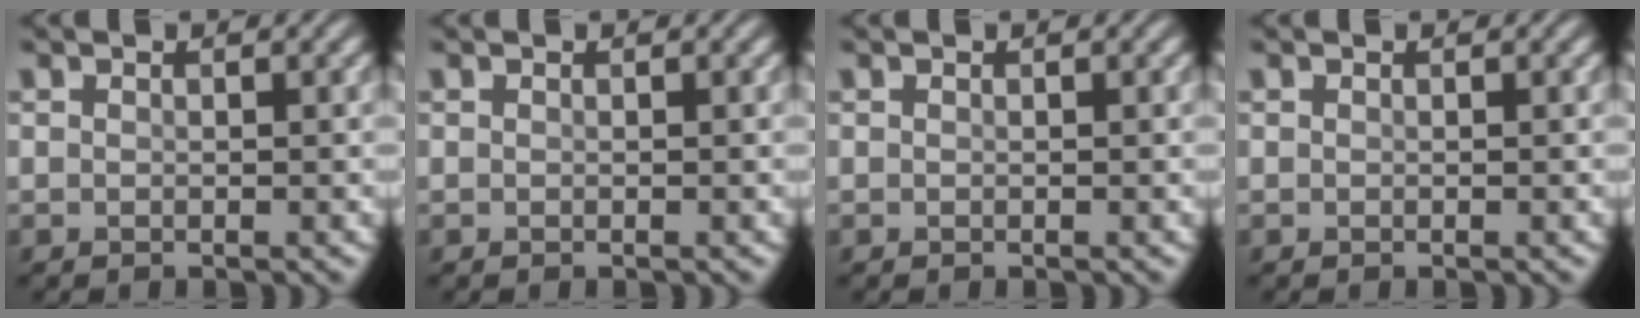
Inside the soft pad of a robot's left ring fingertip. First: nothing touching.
{"total": 0.0}
{"total": 0.0}
{"total": 0.0}